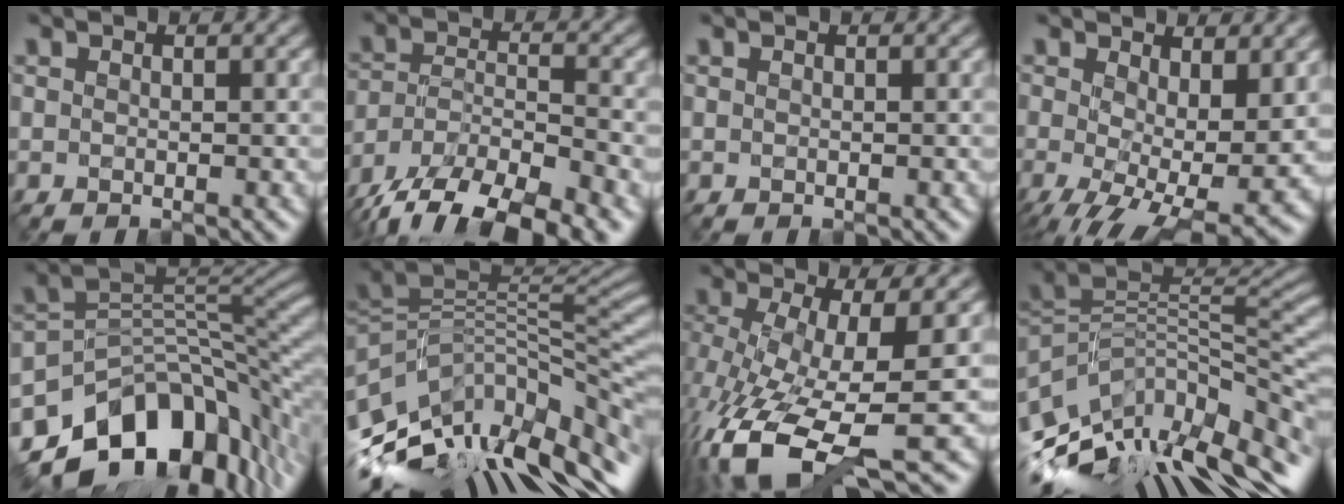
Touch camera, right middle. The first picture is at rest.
{"total": 13.1, "force": [-10.4, 4.7, 6.4], "torque": [-0.118, -0.027, -0.162]}
{"total": 0.0}
{"total": 9.9, "force": [-2.0, 4.6, 8.6], "torque": [-0.161, -0.035, -0.018]}
{"total": 13.3, "force": [-7.6, 8.0, 7.5], "torque": [-0.134, 0.003, -0.127]}
{"total": 13.2, "force": [-3.5, 6.8, 10.7], "torque": [-0.212, 0.008, -0.048]}
{"total": 11.6, "force": [-4.3, 4.0, 10.0], "torque": [-0.210, -0.030, -0.066]}
{"total": 12.2, "force": [-4.3, 6.4, 9.5], "torque": [-0.193, 0.012, -0.073]}